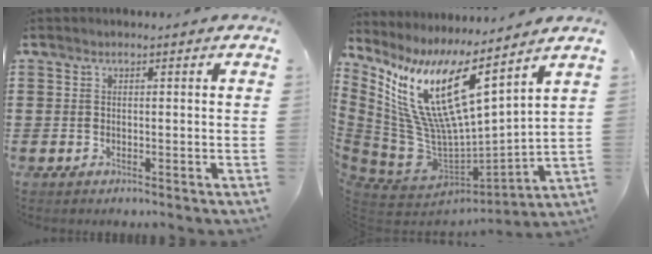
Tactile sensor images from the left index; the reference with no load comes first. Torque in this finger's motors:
{"motor_torque": [2.14, 0.00, 1.05, 0.21]}